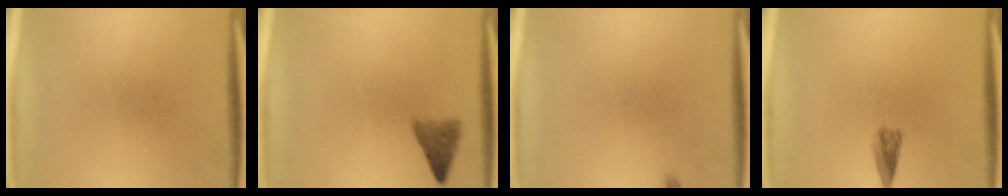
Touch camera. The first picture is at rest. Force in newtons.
{"total": 2.6}
{"total": 0.5}
{"total": 2.0}